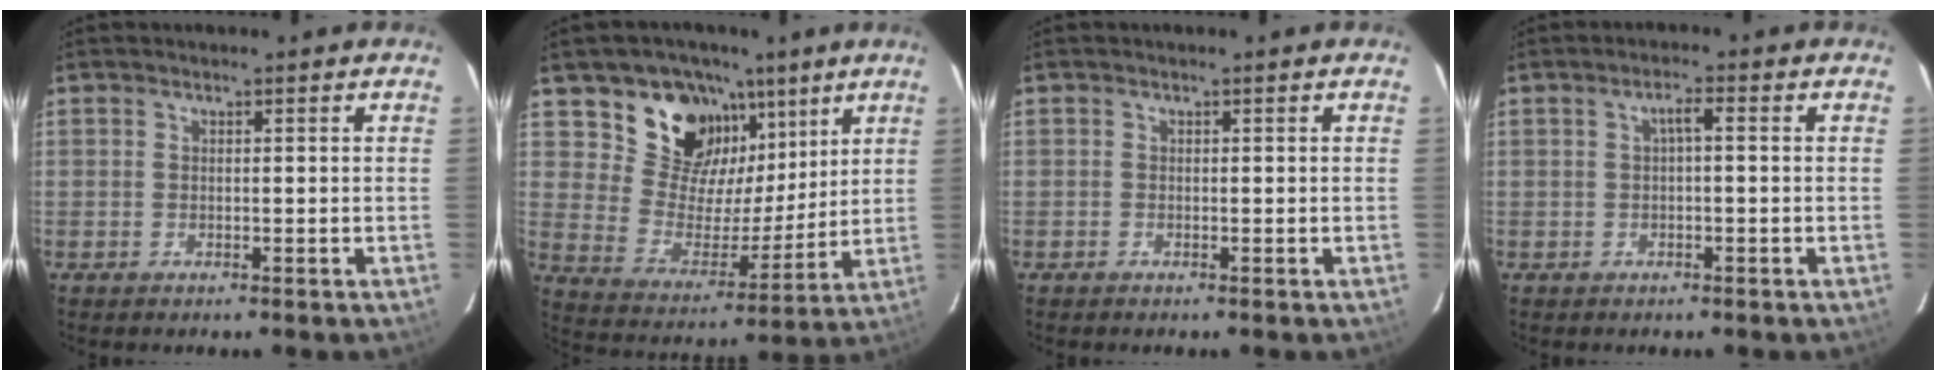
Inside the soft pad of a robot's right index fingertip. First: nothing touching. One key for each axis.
{"total": 16.3, "fx": 9.9, "fy": 11.3, "fz": 6.2, "tx": -0.123, "ty": 0.002, "tz": 0.186}
{"total": 0.0}
{"total": 1.9, "fx": 0.0, "fy": 0.4, "fz": 1.9, "tx": -0.037, "ty": 0.009, "tz": 0.002}